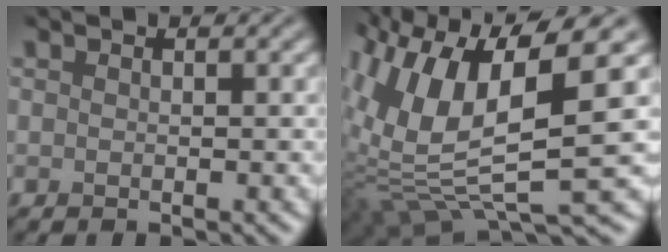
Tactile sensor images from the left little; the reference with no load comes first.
{"total": 13.4, "force": [2.0, 5.7, 11.9], "torque": [-0.270, -0.015, 0.044]}